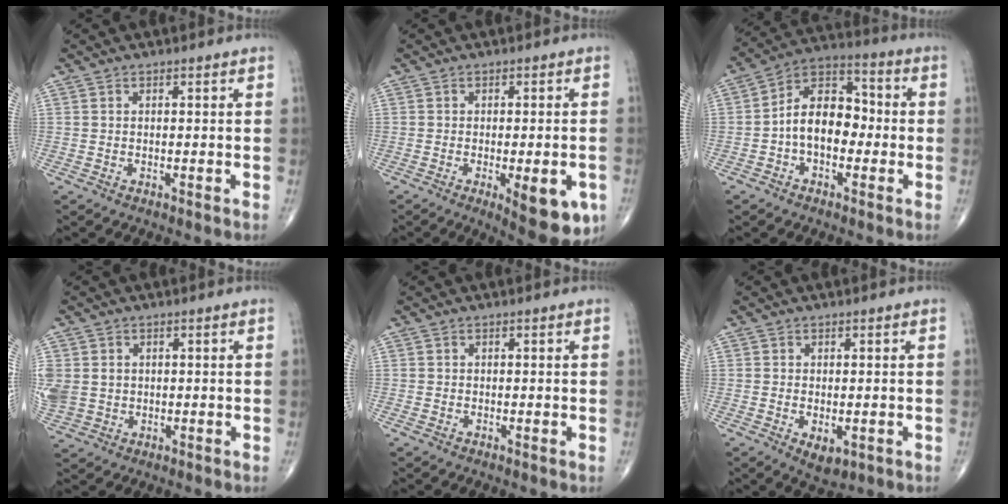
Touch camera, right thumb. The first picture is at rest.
{"total": 10.8, "force": [-3.9, 3.7, 9.3], "torque": [-0.103, -0.002, -0.042]}
{"total": 12.0, "force": [-1.8, 7.9, 8.9], "torque": [-0.120, 0.043, -0.048]}
{"total": 10.5, "force": [0.4, 9.3, 4.9], "torque": [-0.148, 0.010, 0.027]}
{"total": 0.7, "force": [-0.3, 0.5, 0.4], "torque": [-0.008, -0.002, -0.006]}
{"total": 4.0, "force": [-1.1, 2.3, 3.1], "torque": [-0.047, -0.007, -0.009]}